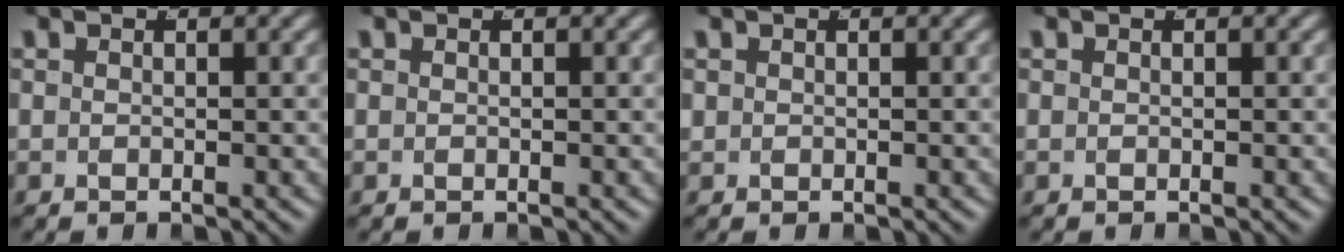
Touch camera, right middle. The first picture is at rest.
{"total": 0.0}
{"total": 0.0}
{"total": 0.0}